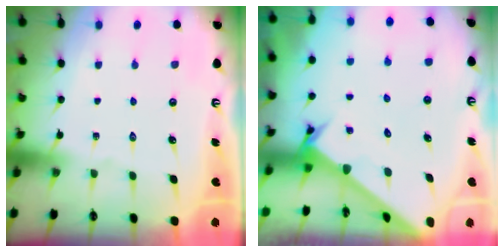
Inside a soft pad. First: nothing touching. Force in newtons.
{"total": 2.7, "press": 2.6, "slide": 0.2}